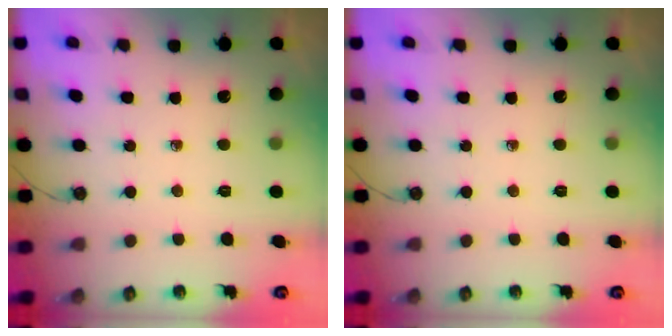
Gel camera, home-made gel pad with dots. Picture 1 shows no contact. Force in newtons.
{"total": 0.0}